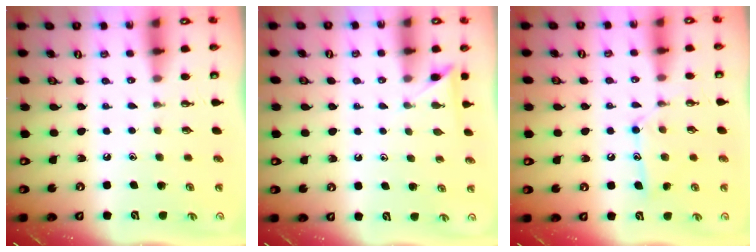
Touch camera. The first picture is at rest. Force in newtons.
{"total": 3.3, "press": 3.3, "slide": 0.4}
{"total": 11.7, "press": 11.7, "slide": 0.9}